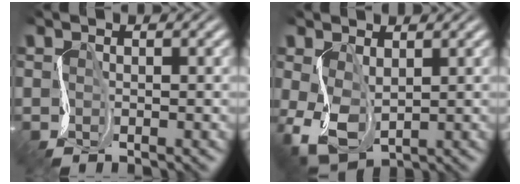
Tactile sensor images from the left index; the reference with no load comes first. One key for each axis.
{"total": 3.4, "fx": -0.8, "fy": 2.3, "fz": 2.4, "tx": -0.081, "ty": -0.007, "tz": -0.004}